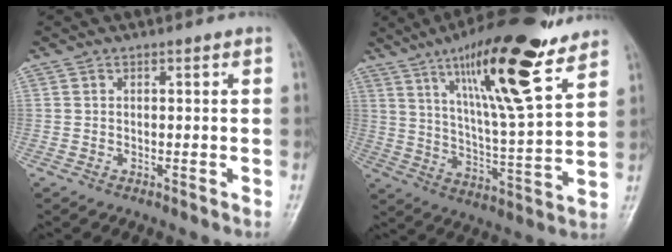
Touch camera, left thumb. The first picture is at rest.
{"total": 20.9, "force": [12.8, 4.1, 16.0], "torque": [-0.239, -0.054, 0.212]}